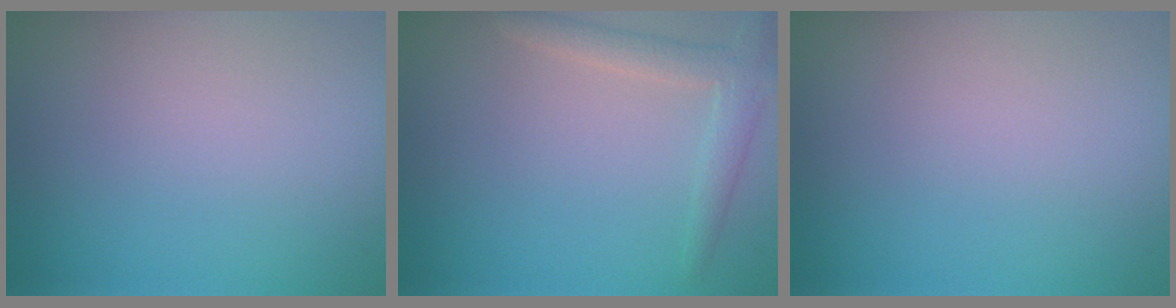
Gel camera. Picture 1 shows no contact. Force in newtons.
{"total": 2.4, "press": 2.4, "slide": 0.2}
{"total": 0.0}